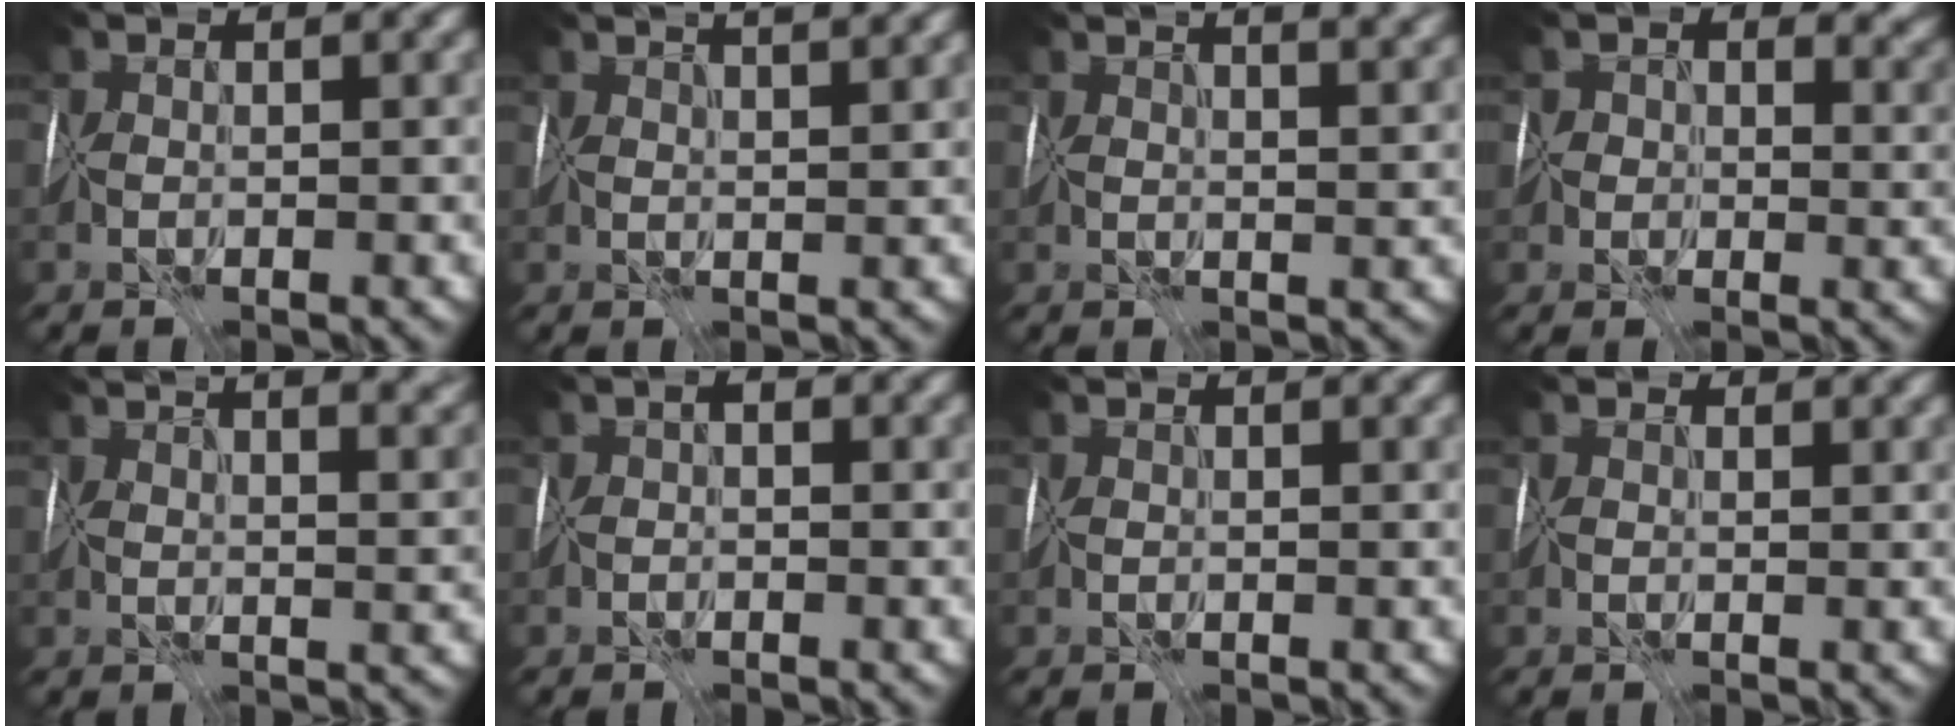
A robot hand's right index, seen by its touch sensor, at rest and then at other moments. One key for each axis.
{"total": 6.1, "fx": 4.6, "fy": 1.7, "fz": 3.6, "tx": -0.048, "ty": 0.043, "tz": 0.063}
{"total": 9.1, "fx": 5.8, "fy": 3.7, "fz": 6.0, "tx": -0.082, "ty": 0.055, "tz": 0.073}
{"total": 6.8, "fx": 1.9, "fy": 5.7, "fz": 3.2, "tx": -0.041, "ty": 0.007, "tz": 0.018}
{"total": 12.1, "fx": 8.4, "fy": 4.4, "fz": 7.5, "tx": -0.099, "ty": 0.064, "tz": 0.106}
{"total": 0.0}
{"total": 0.6, "fx": 0.3, "fy": 0.3, "fz": 0.4, "tx": -0.008, "ty": -0.002, "tz": 0.006}
{"total": 1.6, "fx": 1.0, "fy": 1.1, "fz": 0.6, "tx": -0.018, "ty": 0.002, "tz": 0.018}